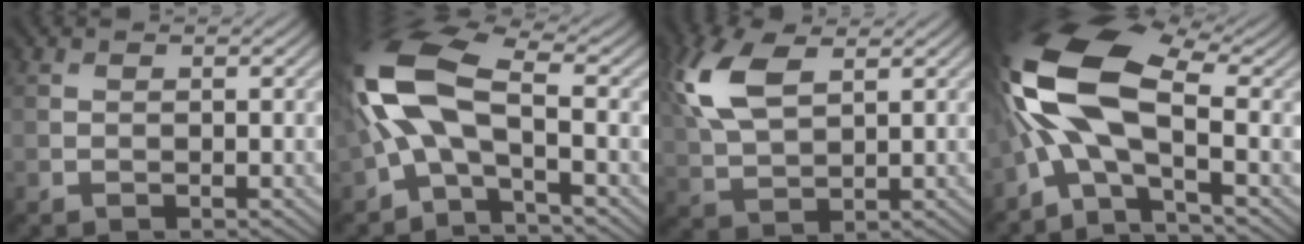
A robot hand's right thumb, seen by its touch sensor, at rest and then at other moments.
{"total": 11.0, "force": [-1.0, 4.8, 9.8], "torque": [-0.225, 0.017, -0.043]}
{"total": 9.6, "force": [3.9, 4.8, 7.3], "torque": [-0.203, 0.019, 0.075]}
{"total": 14.1, "force": [-0.6, 6.0, 12.8], "torque": [-0.276, 0.017, -0.035]}